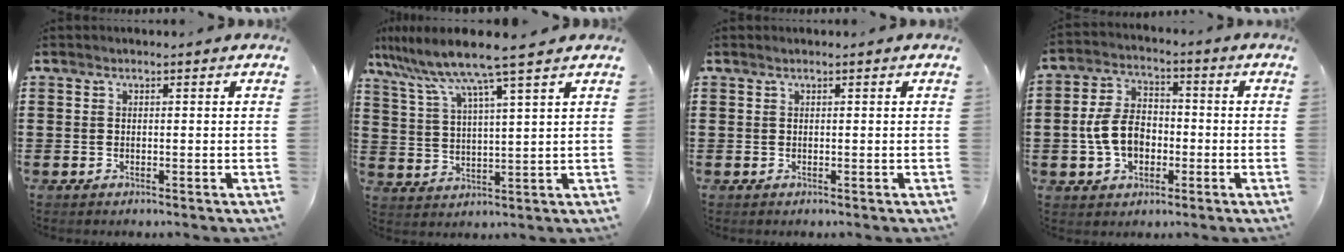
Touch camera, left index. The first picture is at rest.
{"total": 8.4, "force": [6.8, -0.8, 4.8], "torque": [-0.116, -0.035, 0.113]}
{"total": 0.0}
{"total": 7.9, "force": [-1.4, 5.5, 5.5], "torque": [-0.130, 0.008, -0.031]}